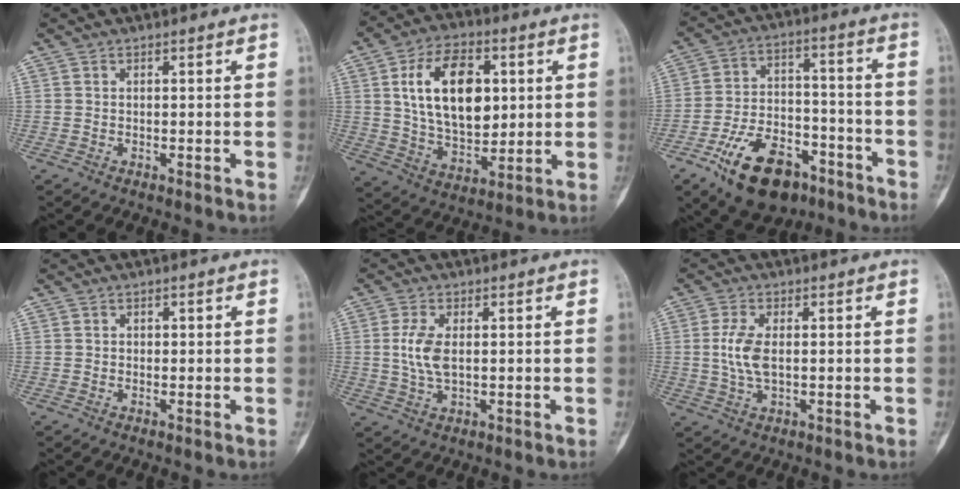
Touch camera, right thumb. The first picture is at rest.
{"total": 17.7, "force": [3.9, 10.7, 13.6], "torque": [-0.198, -0.013, 0.073]}
{"total": 17.1, "force": [-9.9, 9.4, 10.3], "torque": [-0.156, 0.064, -0.160]}
{"total": 0.6, "force": [0.1, 0.5, 0.3], "torque": [0.002, 0.002, -0.001]}
{"total": 5.7, "force": [0.6, 2.8, 5.0], "torque": [-0.114, -0.002, 0.011]}
{"total": 5.7, "force": [0.3, 2.7, 5.1], "torque": [-0.117, -0.002, 0.004]}